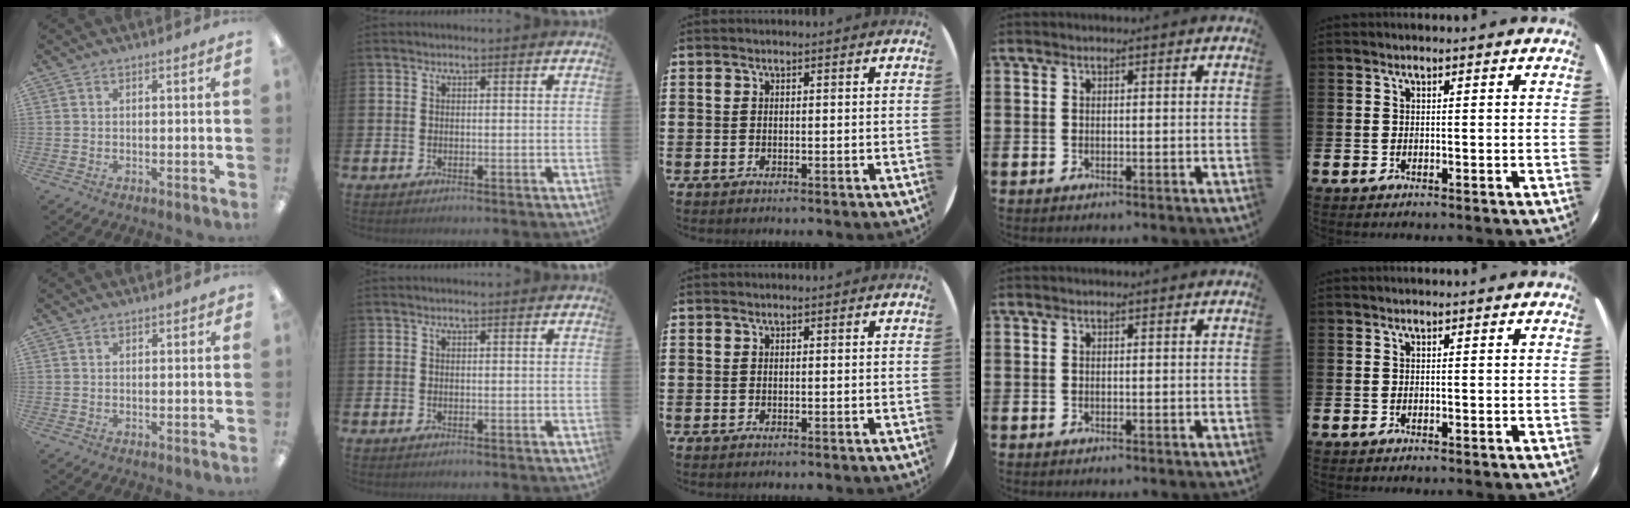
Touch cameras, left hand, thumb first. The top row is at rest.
{"thumb": {"total": 0.9, "force": [0.6, 0.6, 0.3], "torque": [0.001, -0.001, 0.009]}}